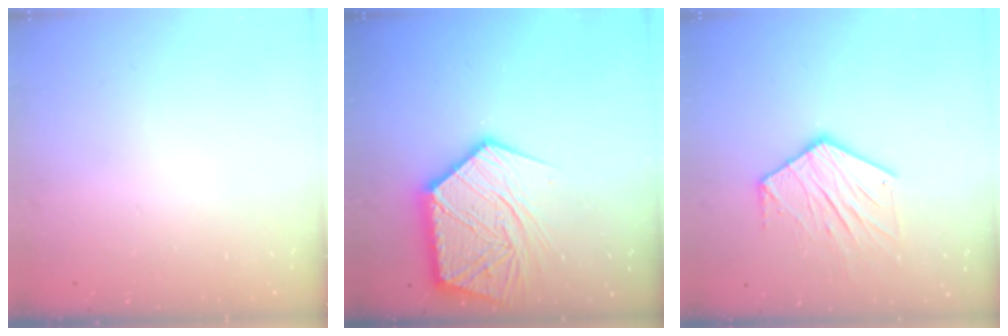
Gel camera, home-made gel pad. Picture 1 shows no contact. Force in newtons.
{"total": 22.6, "press": 22.5, "slide": 2.1}
{"total": 13.2, "press": 13.2, "slide": 1.0}